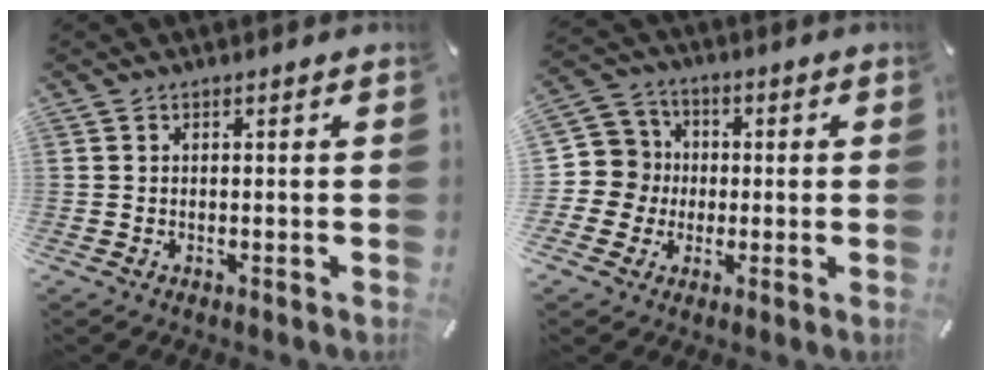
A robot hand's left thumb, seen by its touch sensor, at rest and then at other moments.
{"total": 8.7, "force": [-1.1, 8.6, 0.8], "torque": [-0.018, 0.008, -0.018]}